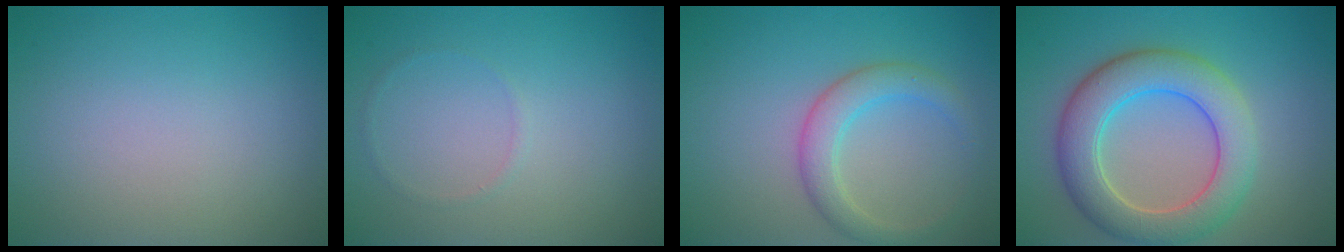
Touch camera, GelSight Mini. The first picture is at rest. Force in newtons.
{"total": 0.5, "press": 0.5, "slide": 0.1}
{"total": 3.2, "press": 3.2, "slide": 0.0}
{"total": 7.0, "press": 7.0, "slide": 0.1}